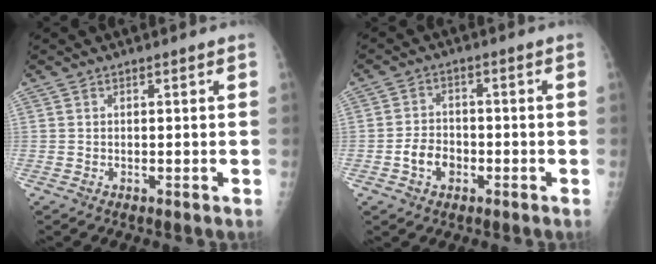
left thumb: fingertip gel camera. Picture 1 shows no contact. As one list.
[{"total": 5.0, "force": [-1.9, 3.7, 2.7], "torque": [-0.032, 0.020, -0.036]}]